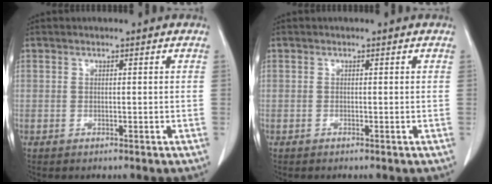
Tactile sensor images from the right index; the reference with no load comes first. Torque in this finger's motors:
{"motor_torque": [-0.19, 0.13, -0.16, -0.02]}